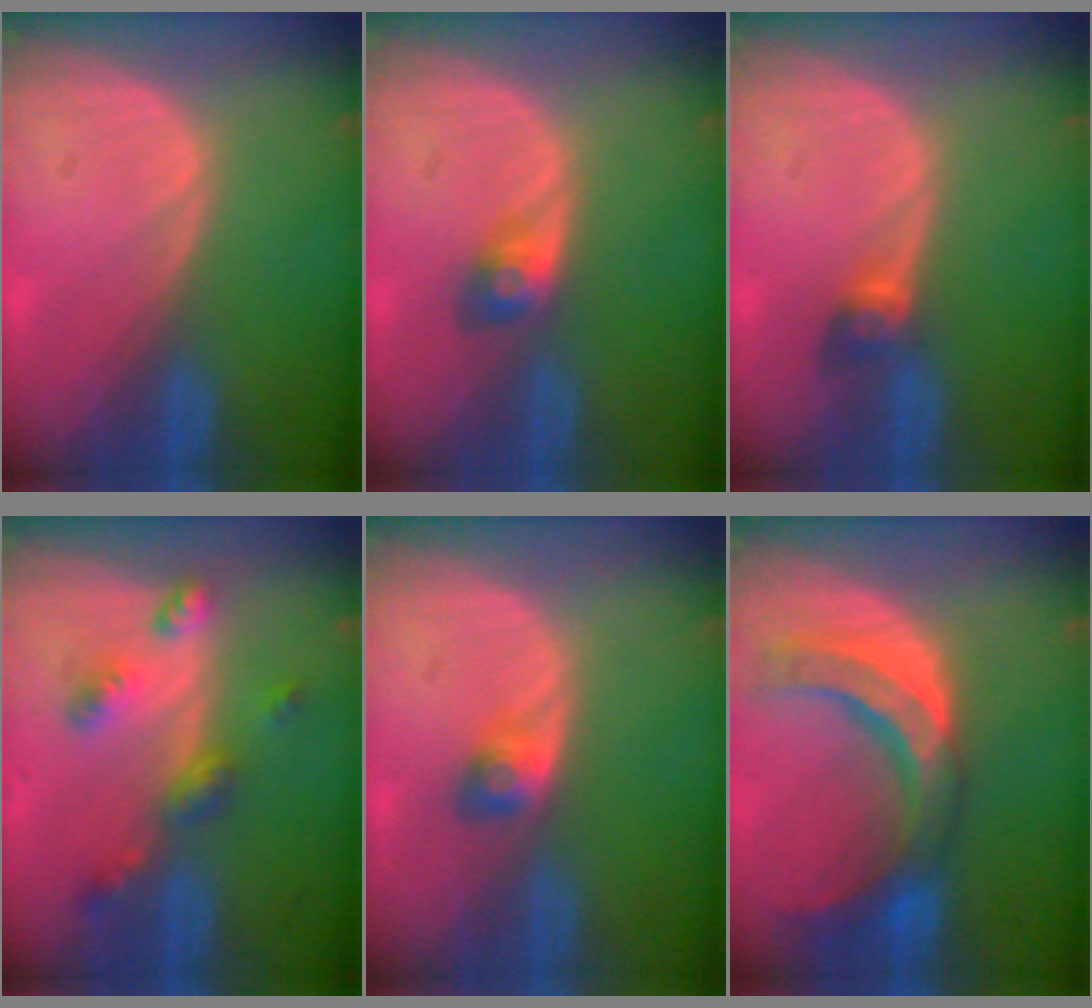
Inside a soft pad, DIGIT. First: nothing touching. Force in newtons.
{"total": 2.9, "press": 2.7, "slide": 1.1}
{"total": 2.7, "press": 2.5, "slide": 0.9}
{"total": 6.2, "press": 5.5, "slide": 2.9}
{"total": 2.6, "press": 2.4, "slide": 1.0}
{"total": 10.3, "press": 9.4, "slide": 4.3}